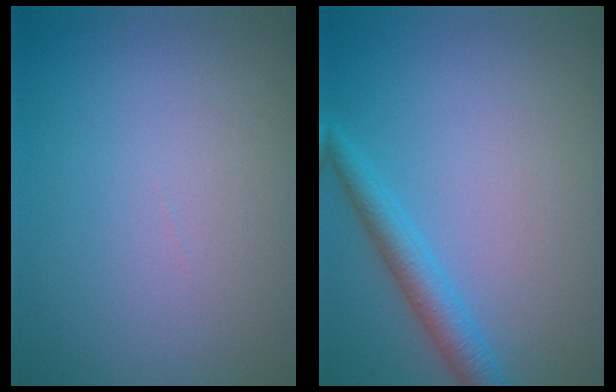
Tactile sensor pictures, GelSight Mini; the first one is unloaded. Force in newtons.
{"total": 2.8, "press": 2.8, "slide": 0.2}